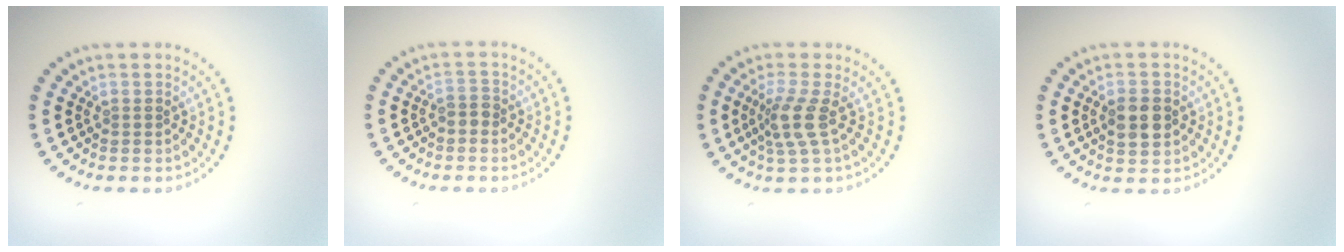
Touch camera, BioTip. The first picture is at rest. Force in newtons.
{"total": 1.1, "press": 1.0, "slide": 0.5}
{"total": 2.8, "press": 2.2, "slide": 1.8}
{"total": 3.2, "press": 3.2, "slide": 0.0}